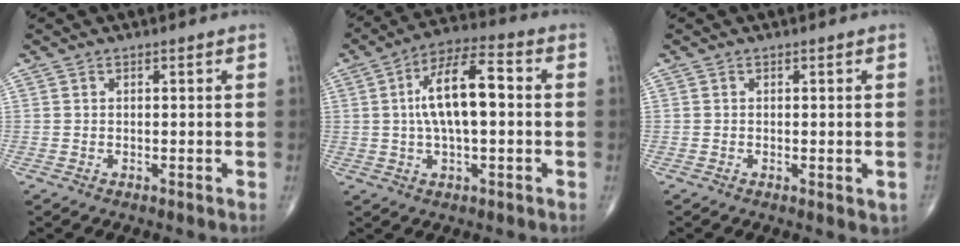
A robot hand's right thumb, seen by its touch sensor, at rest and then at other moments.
{"total": 12.9, "force": [0.9, 5.0, 11.9], "torque": [-0.214, 0.028, 0.008]}
{"total": 2.2, "force": [-0.5, 0.9, 1.9], "torque": [-0.020, -0.004, -0.006]}